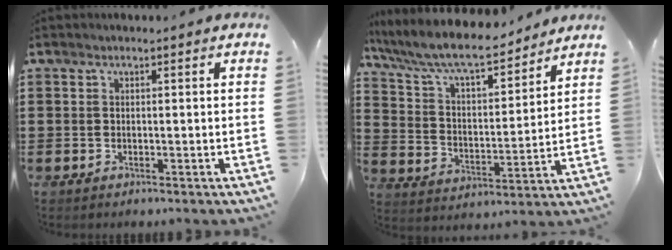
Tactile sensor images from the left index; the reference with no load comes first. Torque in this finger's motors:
{"motor_torque": [2.14, 0.00, 0.43, 0.21]}